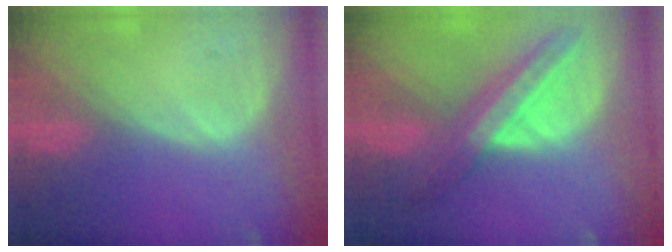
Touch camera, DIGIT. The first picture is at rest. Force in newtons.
{"total": 8.4, "press": 7.4, "slide": 4.0}